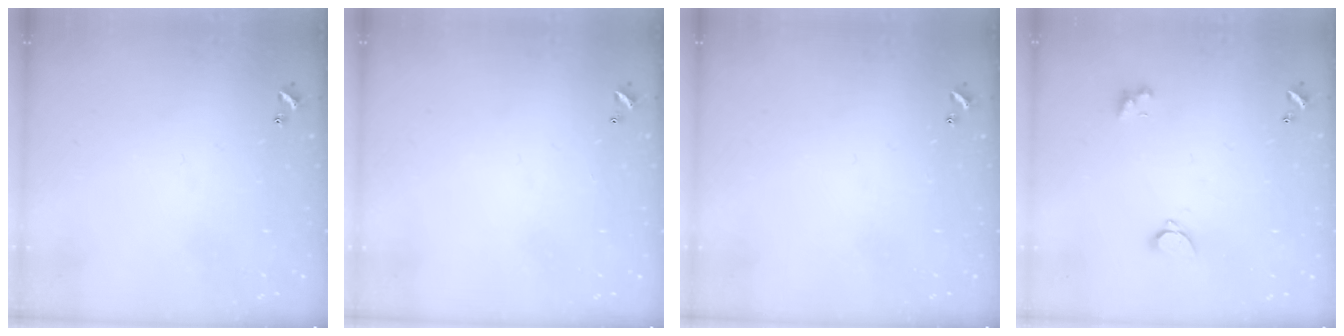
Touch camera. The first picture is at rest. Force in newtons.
{"total": 2.9, "press": 2.9, "slide": 0.1}
{"total": 0.0}
{"total": 2.1, "press": 1.8, "slide": 1.0}